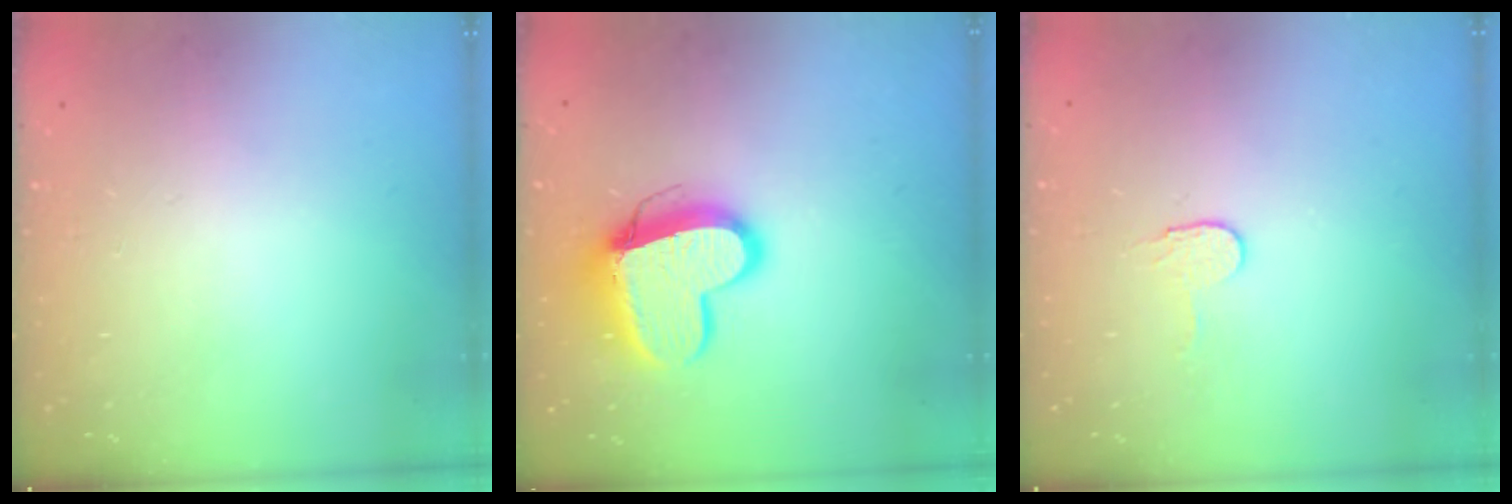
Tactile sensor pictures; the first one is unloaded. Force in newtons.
{"total": 13.5, "press": 13.5, "slide": 1.1}
{"total": 3.5, "press": 3.5, "slide": 0.2}